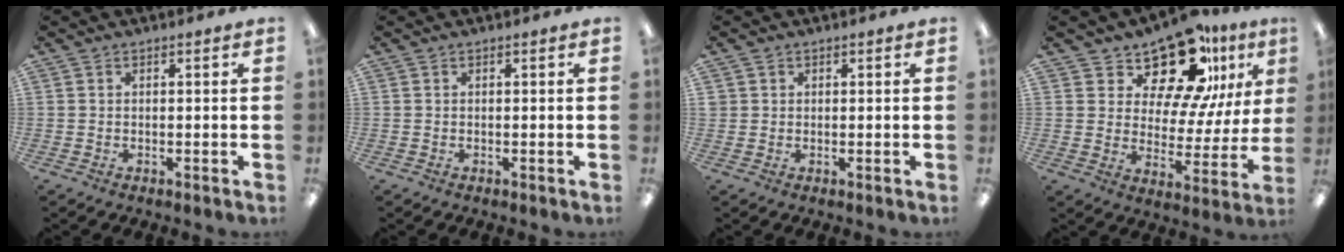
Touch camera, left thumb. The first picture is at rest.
{"total": 0.0}
{"total": 1.4, "force": [0.5, 1.4, 0.1], "torque": [-0.003, 0.003, 0.008]}
{"total": 17.6, "force": [13.5, 7.6, 8.4], "torque": [-0.141, -0.094, 0.234]}